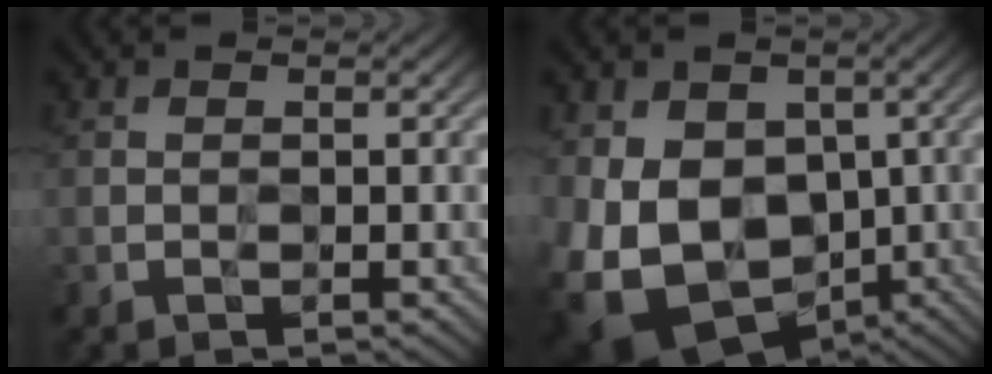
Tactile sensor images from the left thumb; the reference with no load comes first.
{"total": 14.4, "force": [-3.0, 10.7, 9.1], "torque": [-0.183, -0.026, -0.038]}